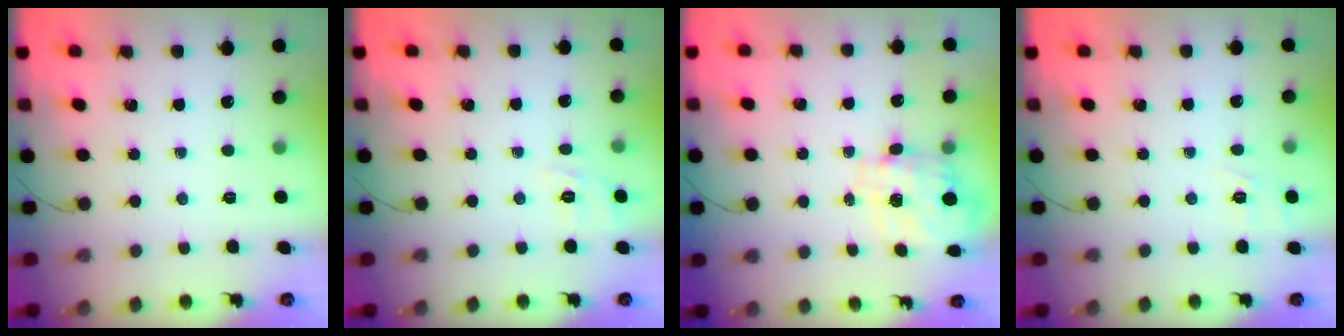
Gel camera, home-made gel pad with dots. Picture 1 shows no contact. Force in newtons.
{"total": 2.1, "press": 0.8, "slide": 1.9}
{"total": 10.2, "press": 10.2, "slide": 1.0}
{"total": 1.8, "press": 1.0, "slide": 1.5}